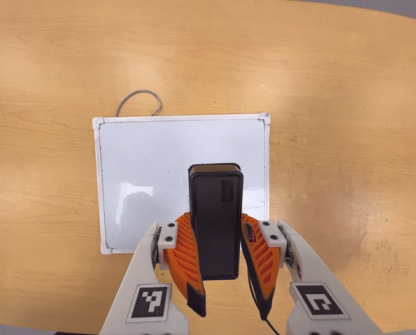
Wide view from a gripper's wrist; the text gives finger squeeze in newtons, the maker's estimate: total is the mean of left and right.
{"total": 9.2, "left": 8.0, "right": 10.5}